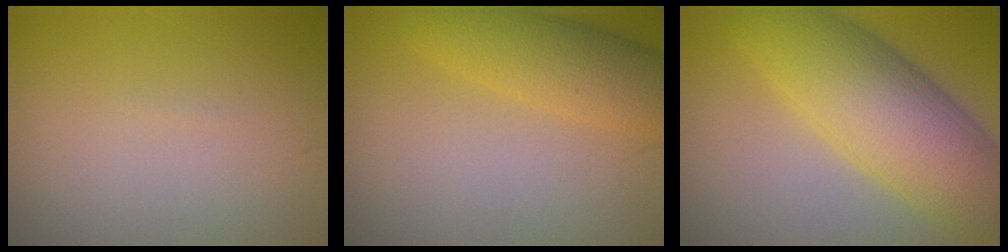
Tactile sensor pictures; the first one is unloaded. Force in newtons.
{"total": 5.1, "press": 5.1, "slide": 0.2}
{"total": 10.0, "press": 10.0, "slide": 0.2}